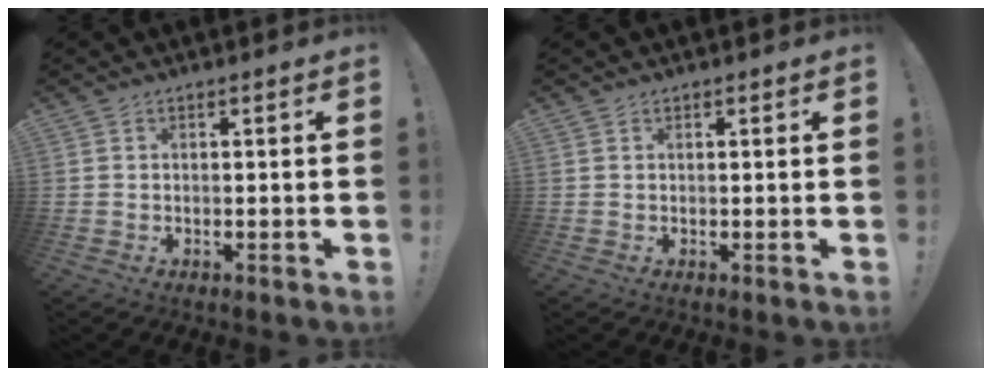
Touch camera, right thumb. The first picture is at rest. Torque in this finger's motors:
{"motor_torque": [-0.03, 0.24, 0.02, -0.10, 0.11]}